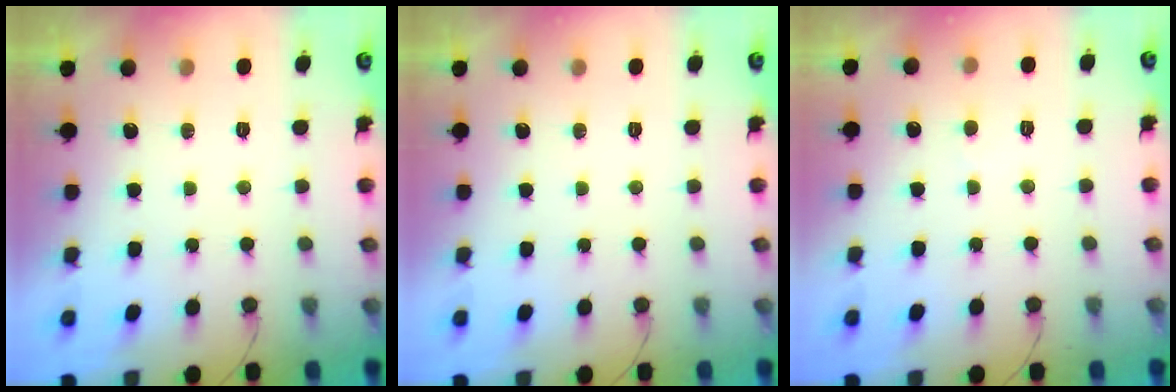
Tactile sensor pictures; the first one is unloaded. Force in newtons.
{"total": 0.0}
{"total": 2.5, "press": 2.5, "slide": 0.2}